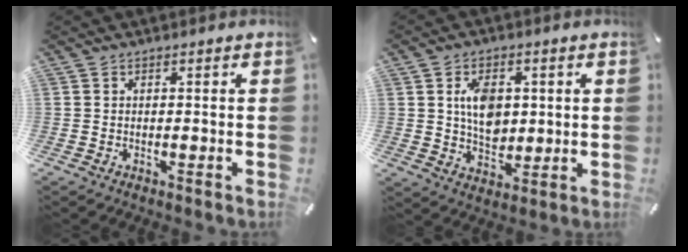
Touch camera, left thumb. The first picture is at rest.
{"total": 8.8, "force": [1.5, 6.6, 5.7], "torque": [-0.093, 0.002, 0.024]}